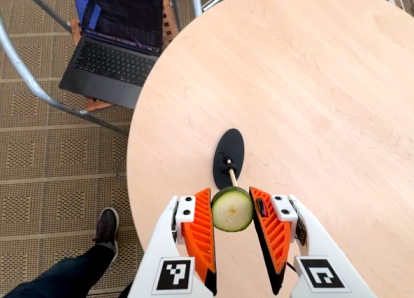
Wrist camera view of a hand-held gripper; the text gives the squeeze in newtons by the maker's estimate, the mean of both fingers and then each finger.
{"total": 9.5, "left": 9.9, "right": 9.1}